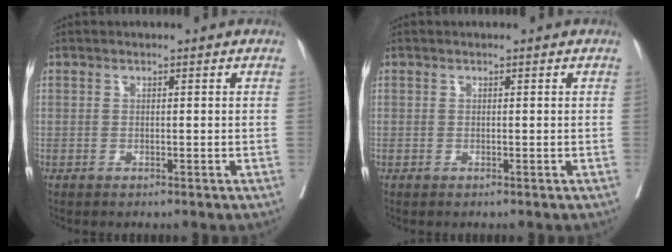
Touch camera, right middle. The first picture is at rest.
{"total": 0.0}